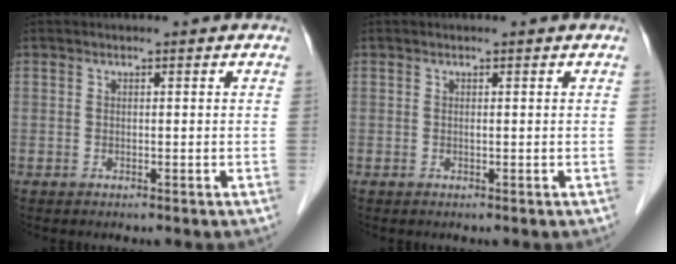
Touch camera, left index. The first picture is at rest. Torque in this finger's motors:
{"motor_torque": [0.23, 0.09, -0.01, -0.01]}